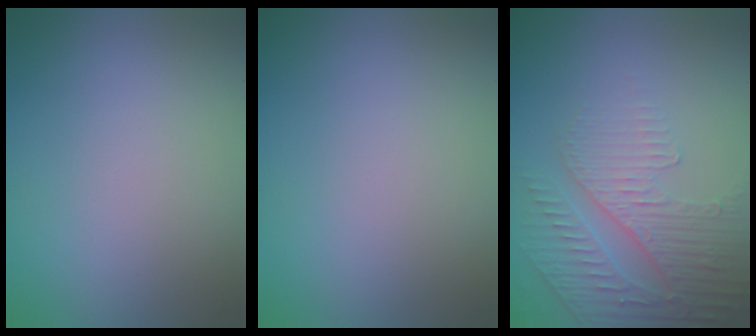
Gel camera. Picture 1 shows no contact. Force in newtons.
{"total": 0.0}
{"total": 5.0, "press": 3.4, "slide": 3.7}